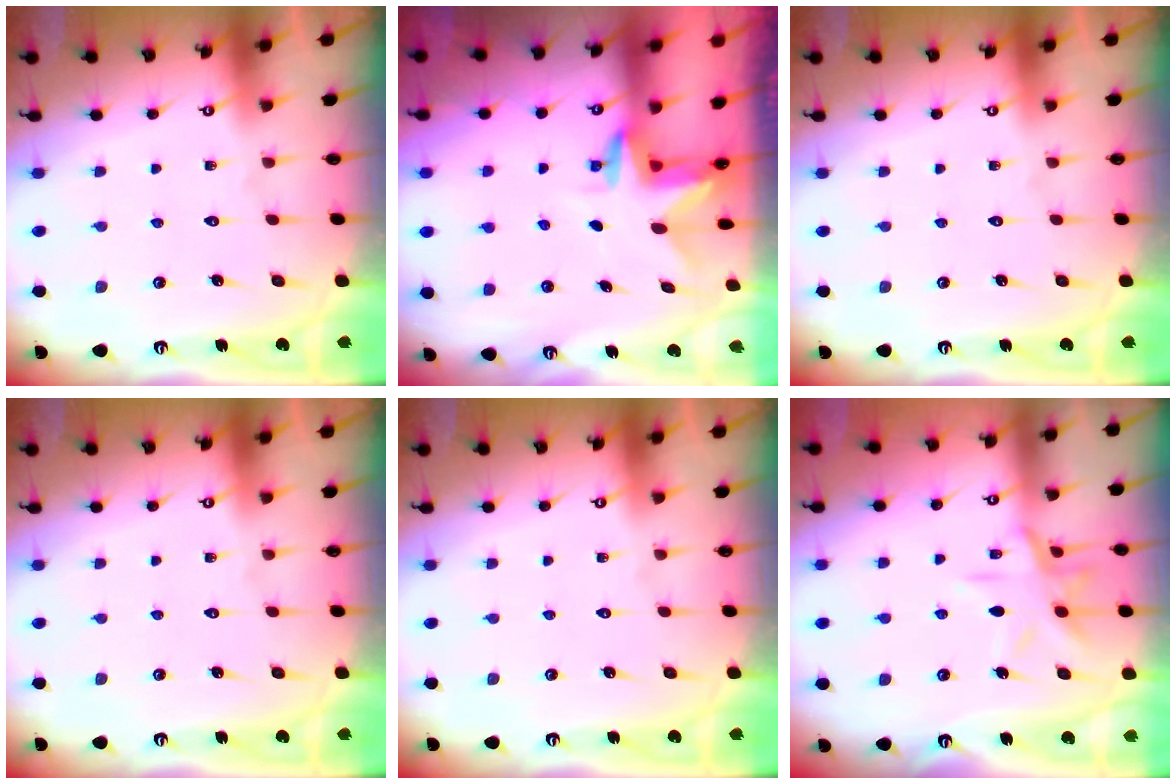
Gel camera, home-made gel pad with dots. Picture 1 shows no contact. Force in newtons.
{"total": 2.8, "press": 2.8, "slide": 0.1}
{"total": 0.0}
{"total": 0.0}
{"total": 0.0}
{"total": 11.0, "press": 11.0, "slide": 0.8}